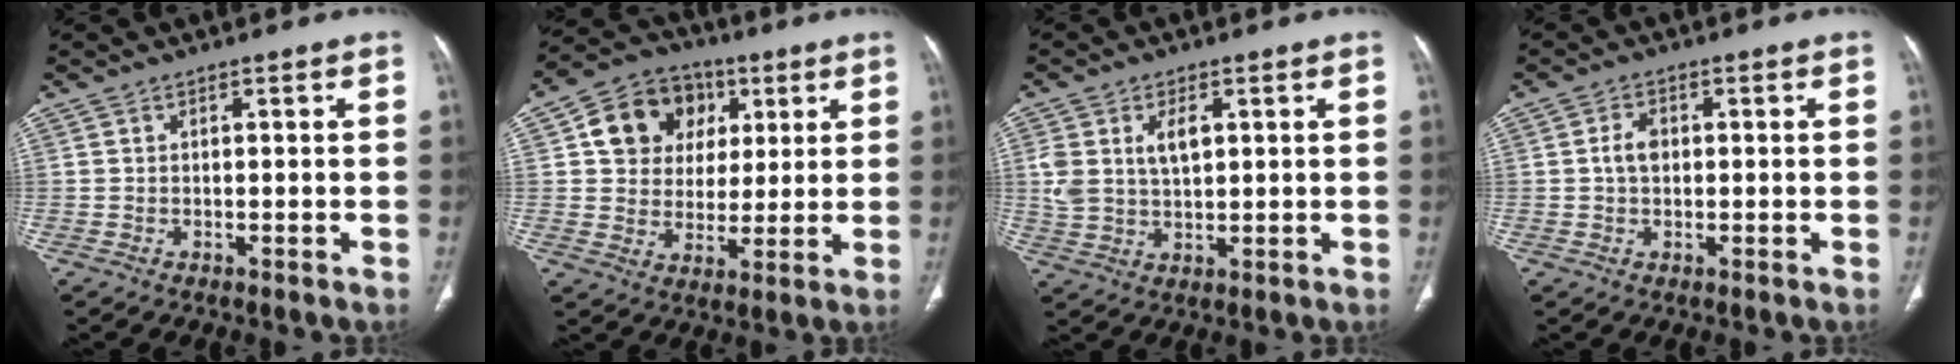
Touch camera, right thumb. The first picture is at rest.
{"total": 13.8, "force": [4.6, 11.6, 6.0], "torque": [-0.066, 0.003, 0.077]}
{"total": 7.2, "force": [2.1, 4.1, 5.5], "torque": [-0.103, -0.003, 0.047]}
{"total": 3.2, "force": [0.2, 2.2, 2.3], "torque": [-0.043, 0.007, 0.000]}